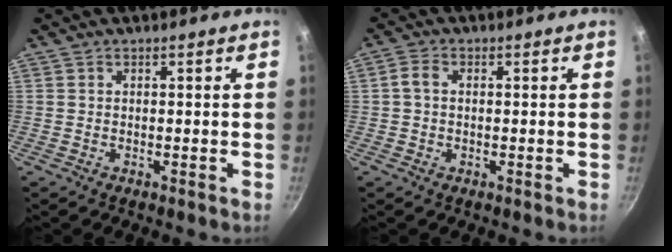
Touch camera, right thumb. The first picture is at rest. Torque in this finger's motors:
{"motor_torque": [-0.07, 0.19, -0.25, 0.12, -0.01]}